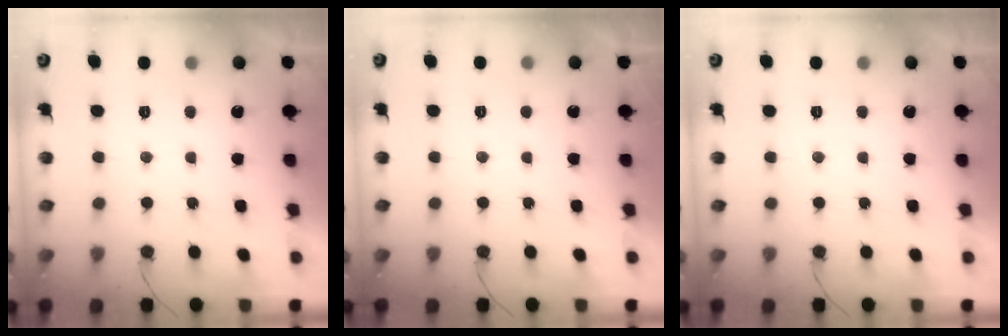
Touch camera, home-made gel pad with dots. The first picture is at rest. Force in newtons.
{"total": 1.7, "press": 1.7, "slide": 0.0}
{"total": 0.0}